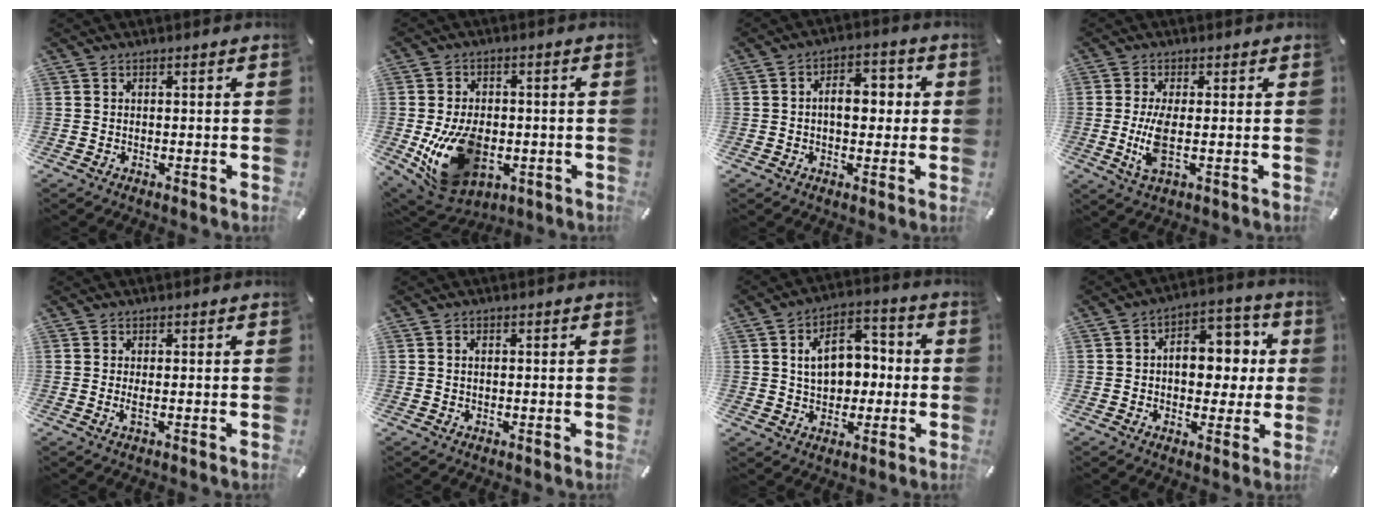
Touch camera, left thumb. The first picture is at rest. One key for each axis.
{"total": 16.7, "fx": -3.2, "fy": 11.4, "fz": 11.8, "tx": -0.226, "ty": -0.002, "tz": -0.046}
{"total": 7.4, "fx": -0.1, "fy": 4.8, "fz": 5.7, "tx": -0.075, "ty": 0.005, "tz": -0.009}
{"total": 7.0, "fx": -0.4, "fy": 2.1, "fz": 6.6, "tx": -0.150, "ty": -0.019, "tz": -0.009}
{"total": 1.8, "fx": 0.0, "fy": 0.1, "fz": 1.8, "tx": -0.034, "ty": -0.008, "tz": 0.001}
{"total": 1.0, "fx": 0.2, "fy": 0.5, "fz": 0.8, "tx": -0.018, "ty": 0.002, "tz": 0.003}
{"total": 10.8, "fx": 0.6, "fy": 8.1, "fz": 7.1, "tx": -0.099, "ty": 0.013, "tz": 0.010}
{"total": 11.2, "fx": 0.9, "fy": 7.8, "fz": 7.9, "tx": -0.099, "ty": 0.002, "tz": 0.012}